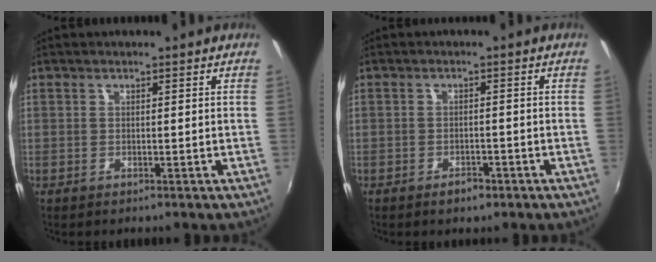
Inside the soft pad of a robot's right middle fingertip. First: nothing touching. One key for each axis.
{"total": 2.5, "fx": -1.7, "fy": 1.3, "fz": 1.2, "tx": -0.023, "ty": -0.001, "tz": -0.025}